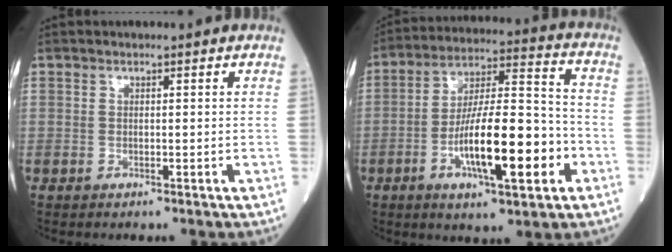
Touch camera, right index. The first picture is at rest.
{"total": 17.1, "force": [-5.4, 3.9, 15.7], "torque": [-0.280, 0.005, -0.086]}